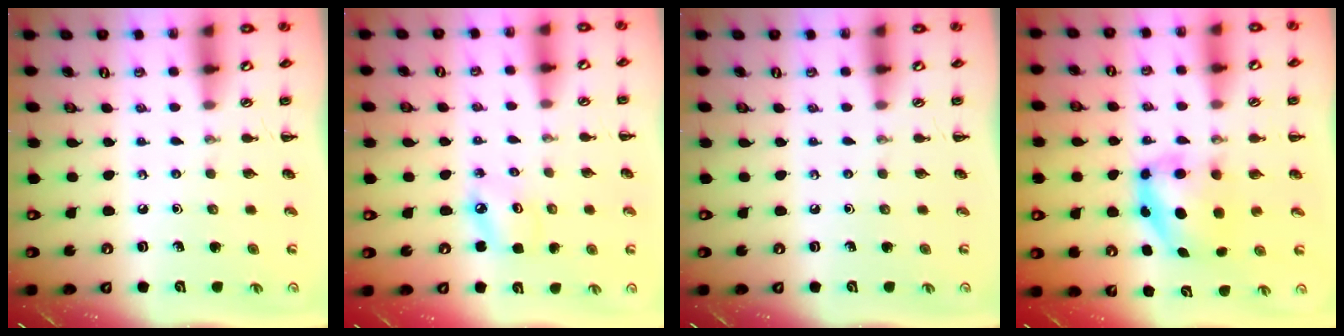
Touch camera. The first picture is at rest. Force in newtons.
{"total": 3.6, "press": 3.5, "slide": 0.5}
{"total": 0.0}
{"total": 6.2, "press": 6.1, "slide": 1.0}